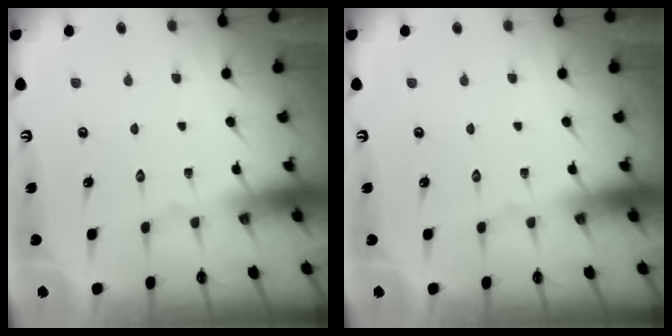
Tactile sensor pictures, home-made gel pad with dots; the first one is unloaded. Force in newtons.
{"total": 0.0}